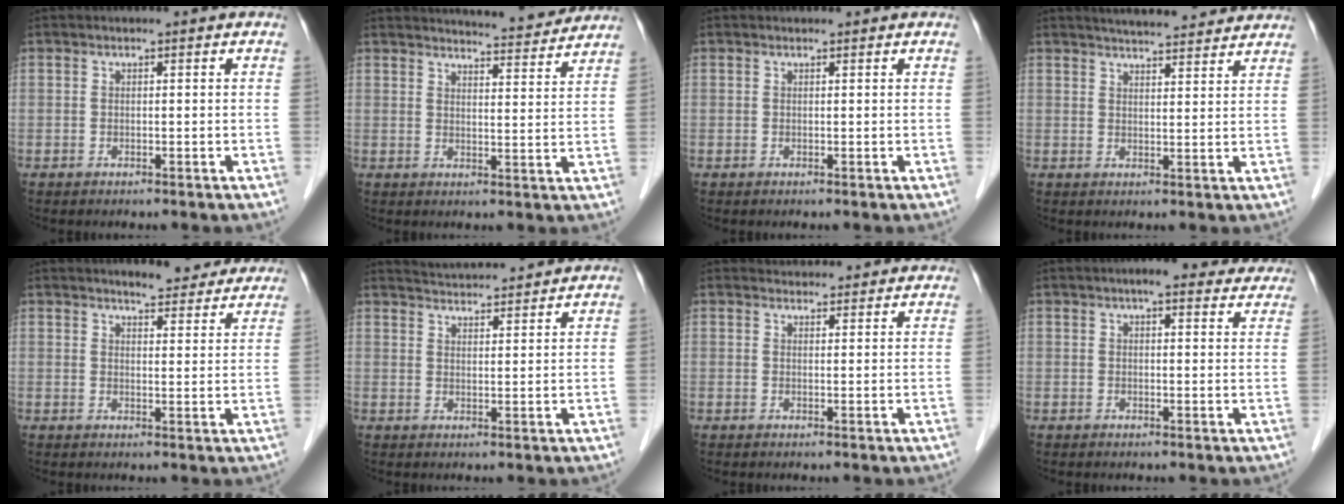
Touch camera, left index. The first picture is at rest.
{"total": 10.0, "force": [9.6, 0.2, 2.5], "torque": [-0.040, -0.008, 0.119]}
{"total": 0.0}
{"total": 8.6, "force": [7.9, 1.8, 2.9], "torque": [-0.034, 0.012, 0.089]}
{"total": 7.6, "force": [6.9, 1.8, 2.6], "torque": [-0.025, -0.004, 0.077]}
{"total": 8.5, "force": [8.3, 0.3, 1.8], "torque": [-0.036, 0.022, 0.120]}
{"total": 5.0, "force": [4.8, 1.4, 0.6], "torque": [-0.004, 0.015, 0.051]}
{"total": 9.3, "force": [7.9, 2.5, 4.3], "torque": [-0.037, 0.011, 0.081]}